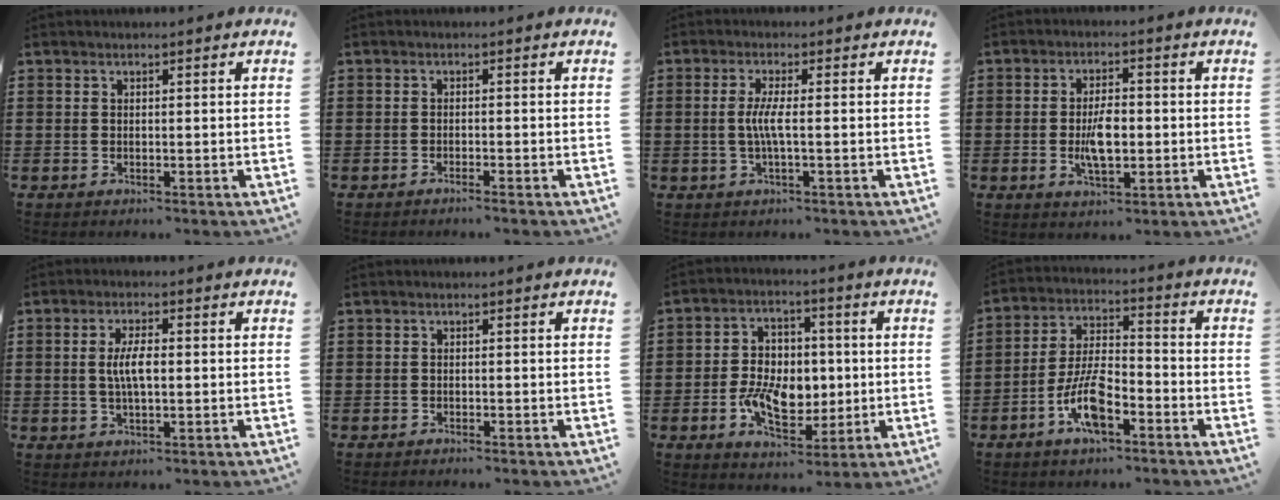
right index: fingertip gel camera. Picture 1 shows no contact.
{"total": 1.0, "force": [-1.0, -0.1, 0.3], "torque": [-0.007, 0.000, -0.019]}
{"total": 3.5, "force": [-0.4, 0.1, 3.5], "torque": [-0.080, -0.009, -0.014]}
{"total": 5.7, "force": [-0.7, 2.5, 5.1], "torque": [-0.094, -0.003, -0.017]}
{"total": 4.6, "force": [0.1, 1.5, 4.4], "torque": [-0.089, 0.000, -0.003]}
{"total": 0.6, "force": [-0.6, 0.0, 0.1], "torque": [-0.003, -0.002, -0.012]}
{"total": 8.6, "force": [-1.2, 5.9, 6.1], "torque": [-0.123, 0.003, -0.028]}
{"total": 8.7, "force": [-4.5, 3.3, 6.7], "torque": [-0.146, 0.004, -0.085]}